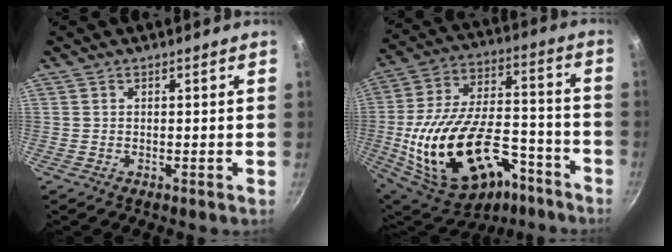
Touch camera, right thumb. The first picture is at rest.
{"total": 28.3, "force": [-11.7, 15.9, 20.2], "torque": [-0.337, 0.061, -0.168]}